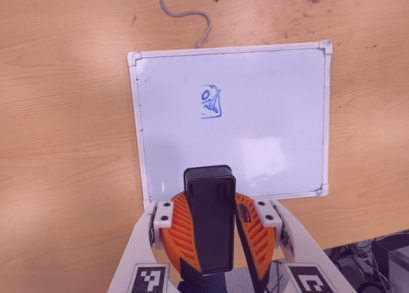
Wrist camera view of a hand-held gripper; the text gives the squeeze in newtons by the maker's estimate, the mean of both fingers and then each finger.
{"total": 11.0, "left": 11.0, "right": 11.0}